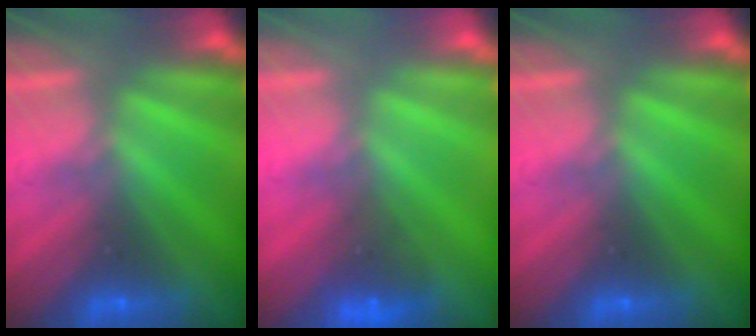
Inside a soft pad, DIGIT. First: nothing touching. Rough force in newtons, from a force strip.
{"total": 4.6}
{"total": 0.0}